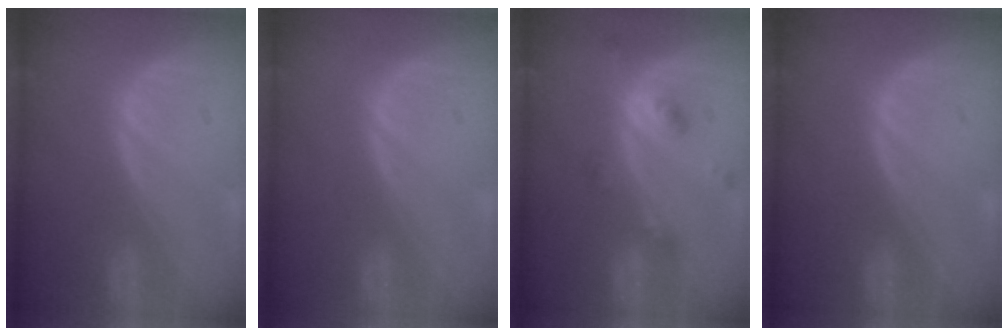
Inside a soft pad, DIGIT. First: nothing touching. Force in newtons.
{"total": 0.0}
{"total": 4.5, "press": 4.0, "slide": 1.9}
{"total": 0.0}